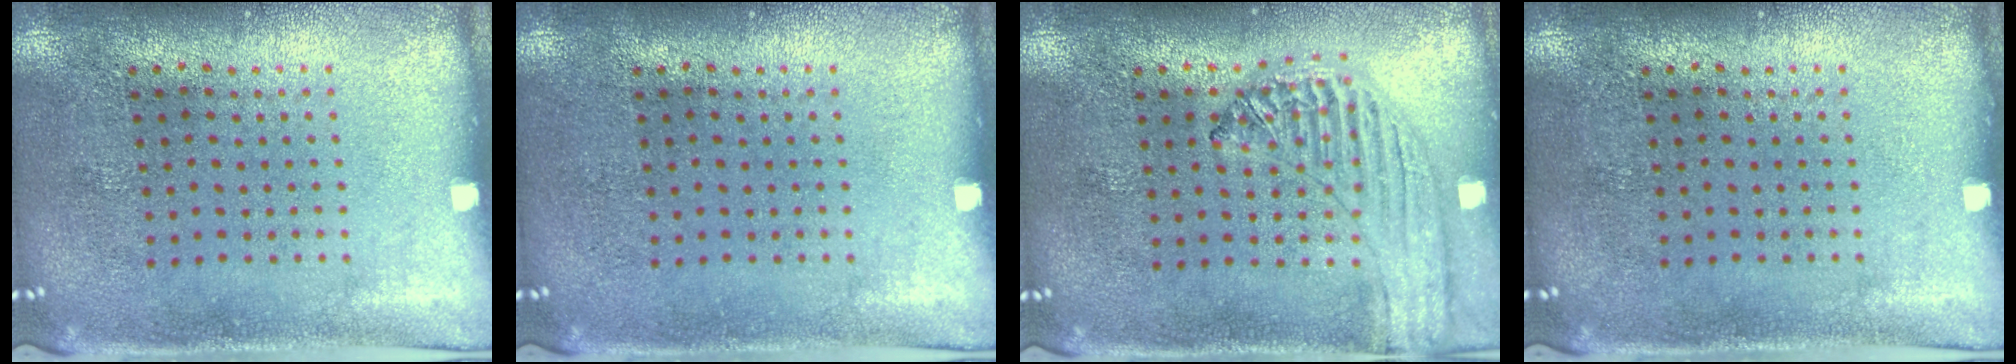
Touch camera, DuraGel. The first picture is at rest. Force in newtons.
{"total": 0.0}
{"total": 1.2, "press": 1.2, "slide": 0.1}
{"total": 0.0}